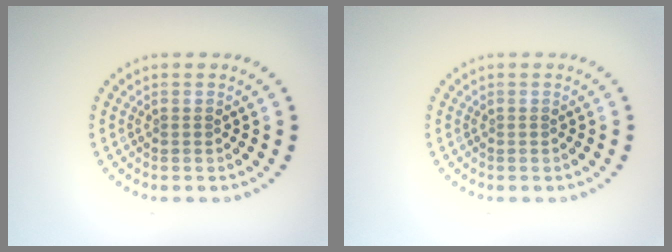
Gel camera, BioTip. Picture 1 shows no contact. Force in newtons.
{"total": 0.0}